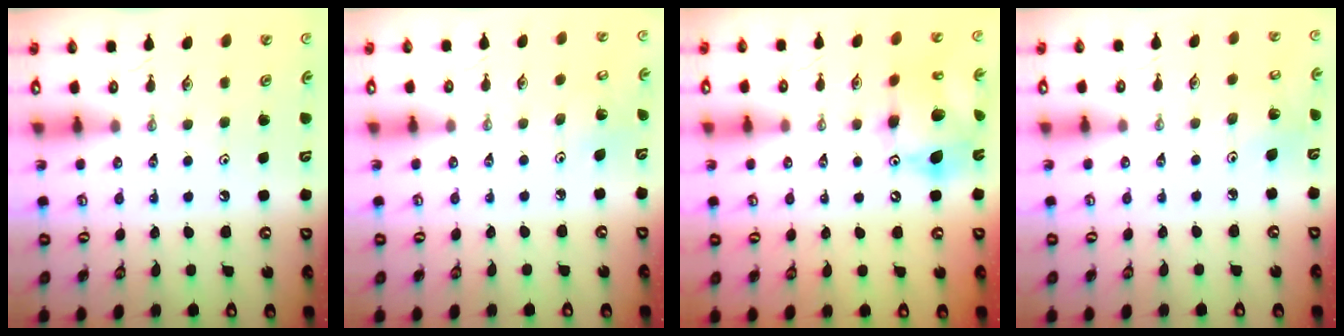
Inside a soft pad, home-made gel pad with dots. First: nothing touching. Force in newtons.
{"total": 3.8, "press": 3.8, "slide": 0.3}
{"total": 14.2, "press": 14.1, "slide": 1.5}
{"total": 5.8, "press": 5.7, "slide": 1.2}